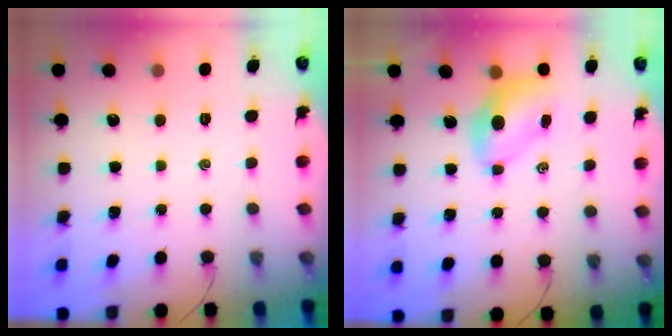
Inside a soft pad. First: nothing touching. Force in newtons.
{"total": 6.0, "press": 5.9, "slide": 0.7}